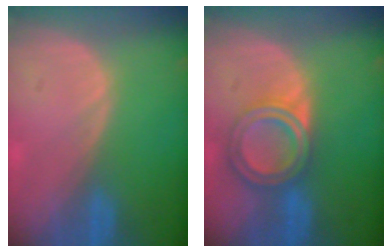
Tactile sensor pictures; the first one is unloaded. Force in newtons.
{"total": 6.8, "press": 6.1, "slide": 3.1}